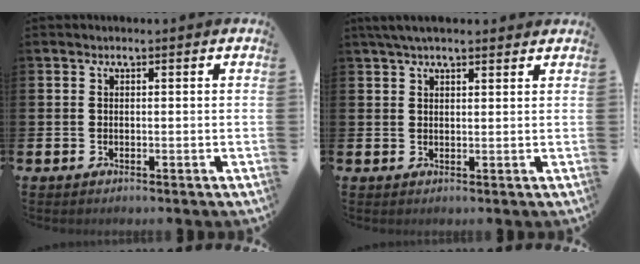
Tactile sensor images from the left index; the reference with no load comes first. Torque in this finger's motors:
{"motor_torque": [1.14, -1.00, 0.30, 0.21]}